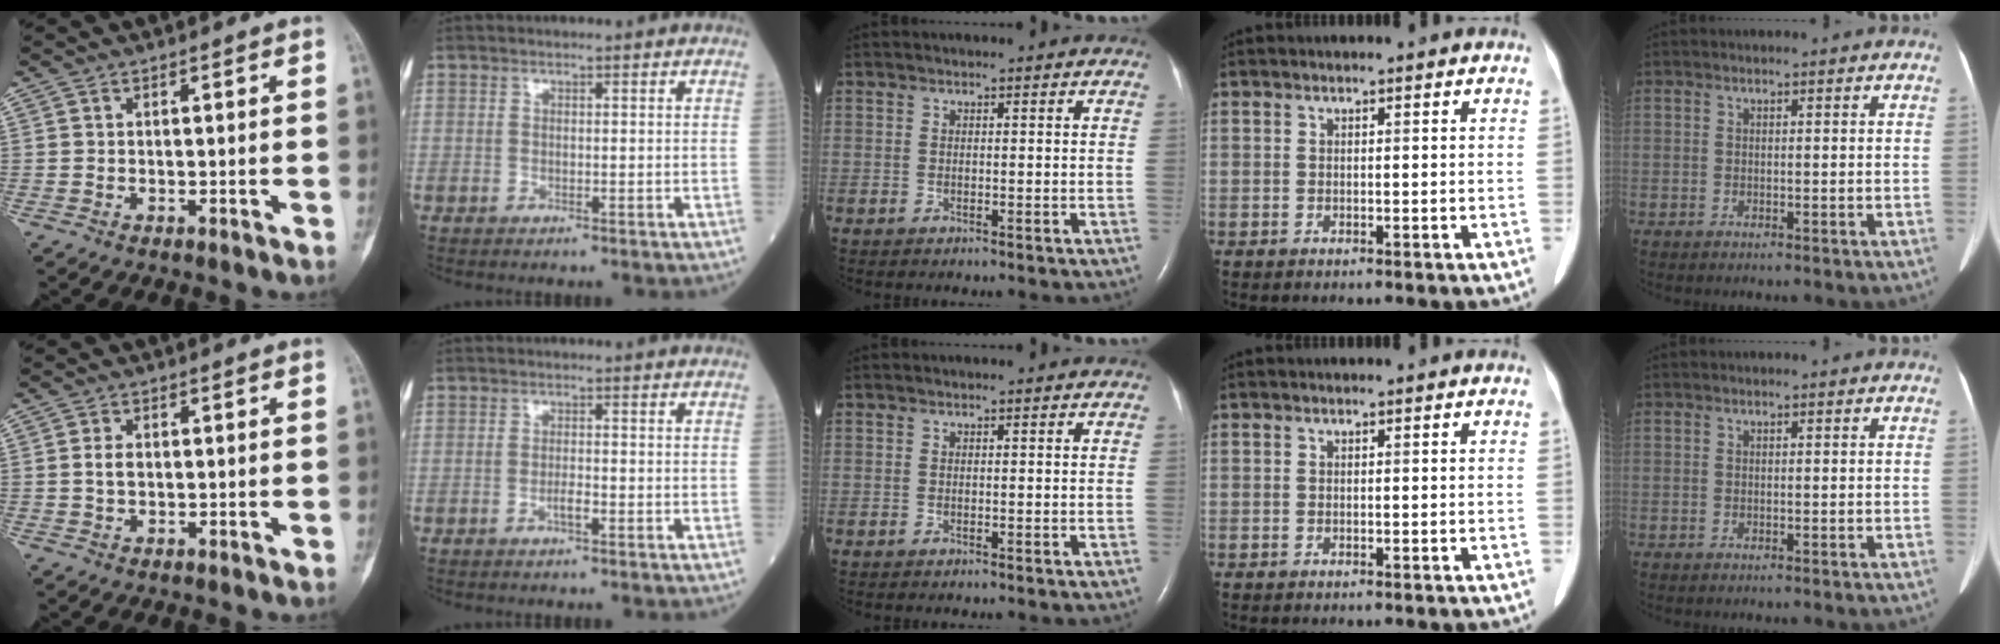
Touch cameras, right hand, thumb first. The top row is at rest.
{"thumb": {"total": 2.2, "force": [0.1, 1.4, 1.7], "torque": [-0.030, 0.002, 0.001]}, "index": {"total": 1.6, "force": [-0.9, 0.3, 1.4], "torque": [-0.019, 0.002, -0.016]}}